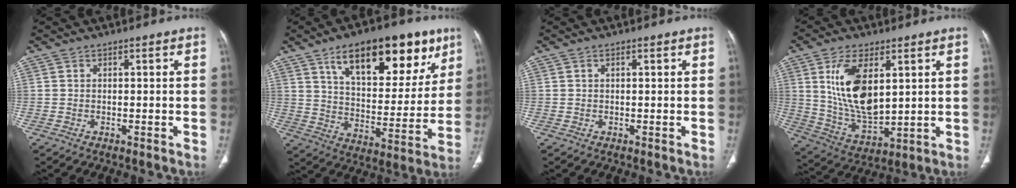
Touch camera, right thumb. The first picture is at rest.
{"total": 23.9, "force": [13.1, 11.2, 16.6], "torque": [-0.196, -0.034, 0.207]}
{"total": 0.6, "force": [0.3, 0.3, 0.5], "torque": [-0.010, 0.003, 0.004]}
{"total": 14.9, "force": [4.4, 7.5, 12.2], "torque": [-0.220, -0.026, 0.098]}